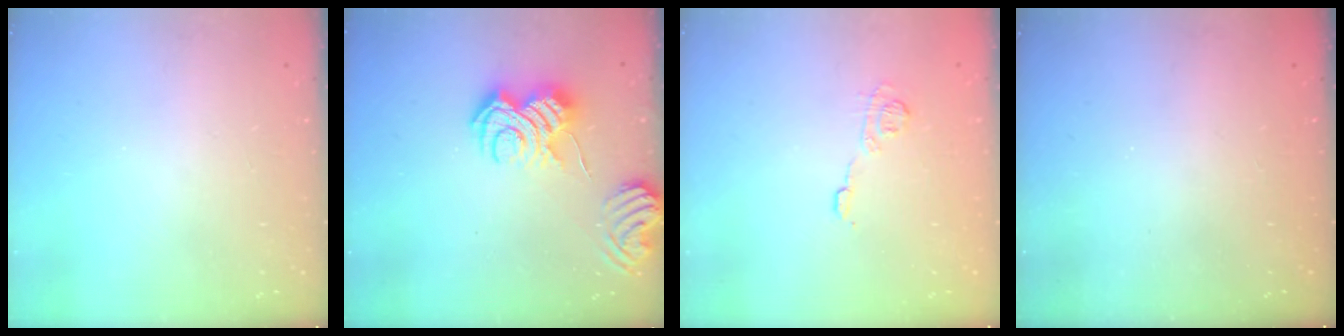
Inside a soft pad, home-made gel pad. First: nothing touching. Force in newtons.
{"total": 8.5, "press": 8.5, "slide": 0.6}
{"total": 7.7, "press": 7.6, "slide": 1.2}
{"total": 2.3, "press": 2.2, "slide": 0.8}